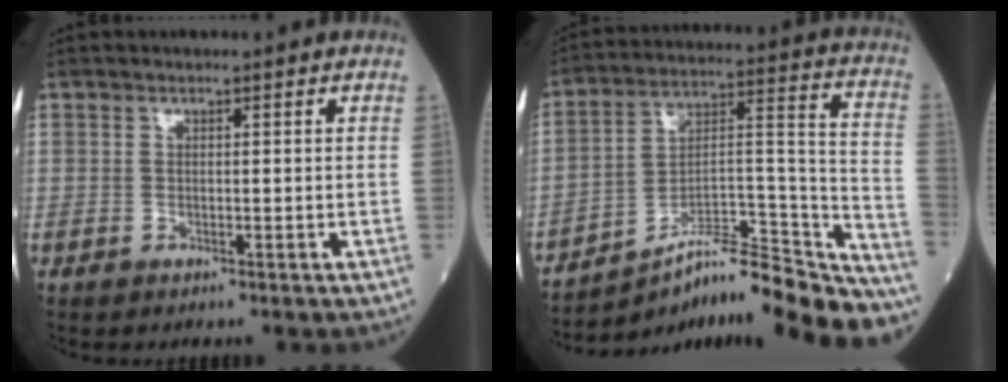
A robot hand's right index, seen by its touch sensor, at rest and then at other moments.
{"total": 24.8, "force": [-21.4, 3.8, 12.0], "torque": [-0.119, 0.037, -0.322]}